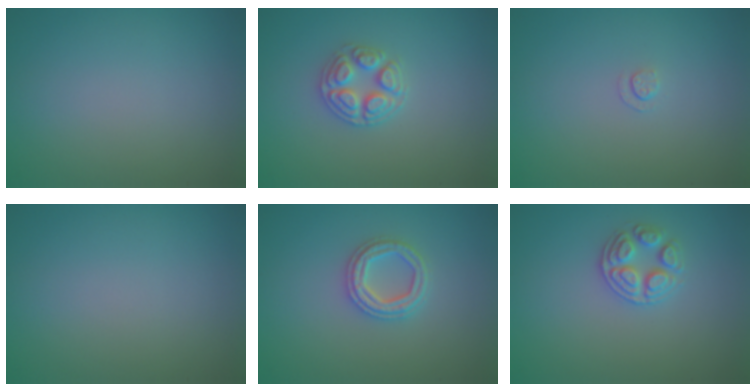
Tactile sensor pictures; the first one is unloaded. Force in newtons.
{"total": 2.8, "press": 2.7, "slide": 0.9}
{"total": 0.6, "press": 0.3, "slide": 0.6}
{"total": 0.0}
{"total": 2.7, "press": 2.6, "slide": 0.7}
{"total": 2.6, "press": 2.6, "slide": 0.6}